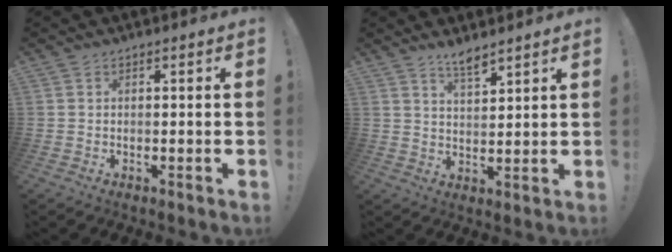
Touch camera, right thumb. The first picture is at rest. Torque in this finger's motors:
{"motor_torque": [-0.18, 0.12, 0.47, 0.29, 0.01]}